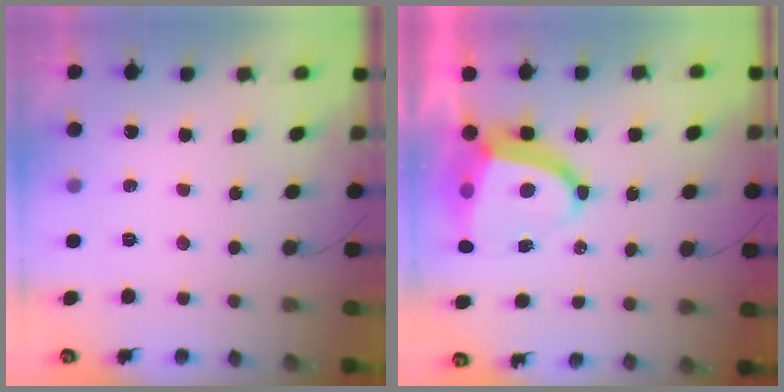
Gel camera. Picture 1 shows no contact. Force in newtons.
{"total": 9.4, "press": 9.3, "slide": 1.0}